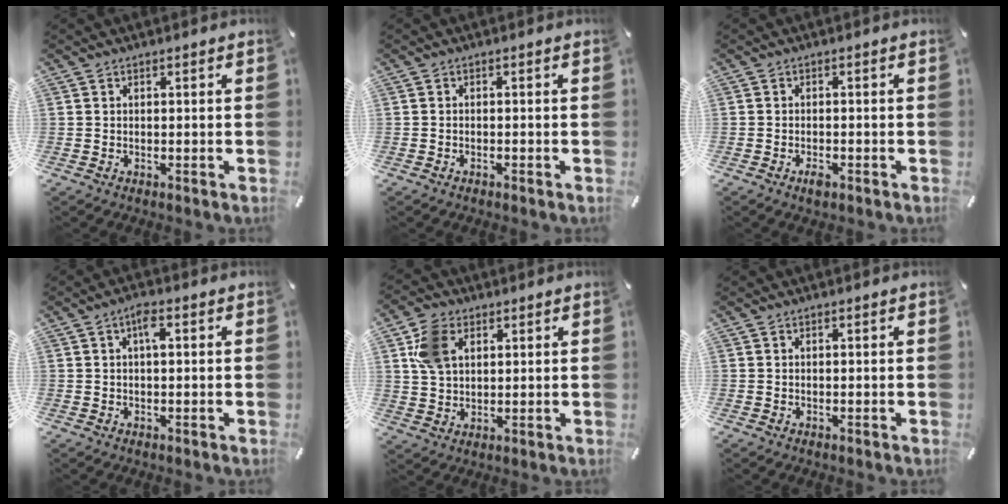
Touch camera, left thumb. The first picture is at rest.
{"total": 0.7, "force": [-0.6, 0.3, 0.3], "torque": [-0.006, 0.000, -0.013]}
{"total": 2.0, "force": [-1.1, 0.9, 1.4], "torque": [-0.034, -0.001, -0.023]}
{"total": 3.3, "force": [0.7, 1.3, 3.0], "torque": [-0.054, 0.008, 0.007]}
{"total": 8.6, "force": [3.4, 6.2, 4.9], "torque": [-0.123, 0.011, 0.065]}
{"total": 0.0}